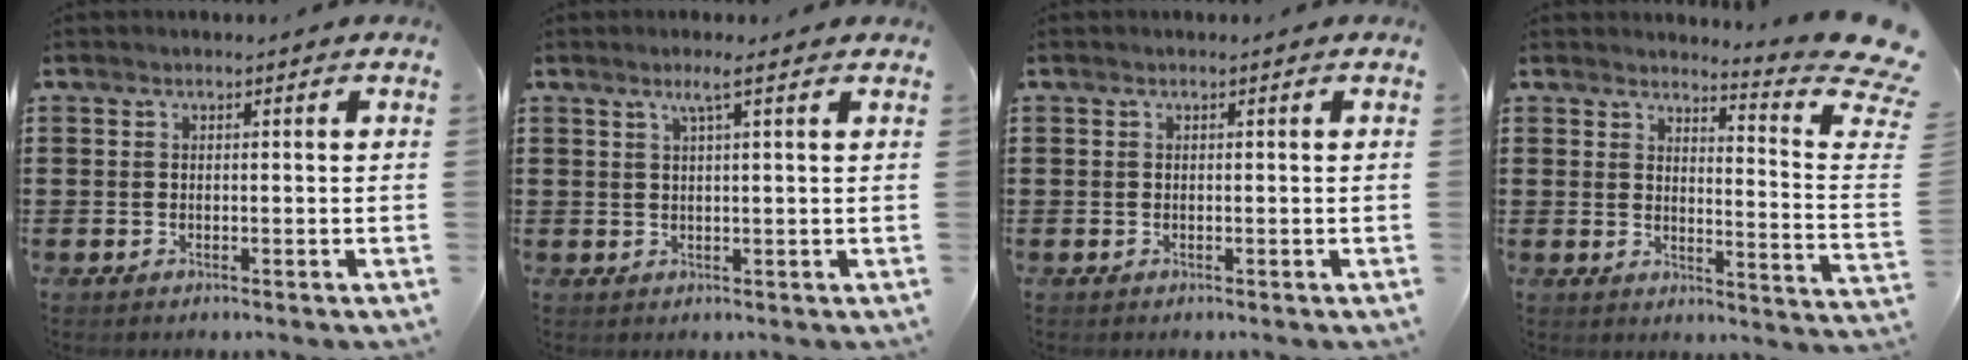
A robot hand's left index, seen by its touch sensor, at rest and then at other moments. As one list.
[{"total": 2.5, "force": [1.5, -0.2, 2.0], "torque": [-0.042, -0.002, 0.025]}, {"total": 0.0}, {"total": 5.8, "force": [4.7, -0.2, 3.3], "torque": [-0.060, -0.045, 0.073]}]